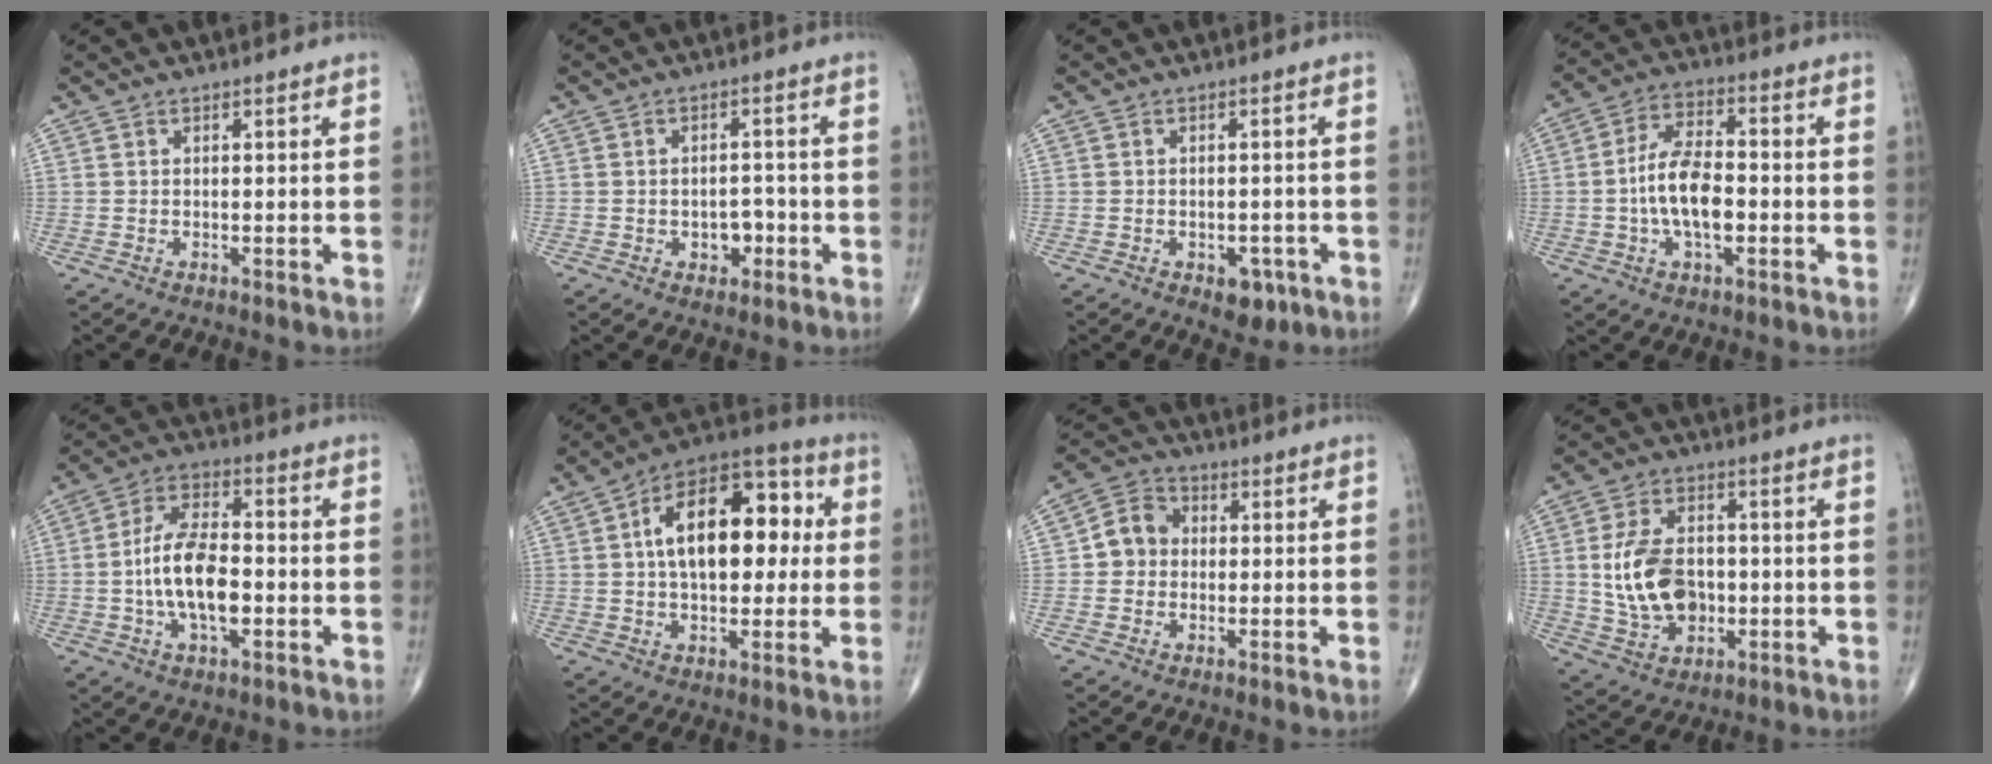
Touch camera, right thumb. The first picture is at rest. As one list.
[{"total": 4.0, "force": [-1.3, 2.9, 2.5], "torque": [-0.014, 0.015, -0.017]}, {"total": 4.3, "force": [-2.0, 2.7, 2.7], "torque": [-0.017, 0.008, -0.021]}, {"total": 11.3, "force": [-1.8, 5.6, 9.6], "torque": [-0.172, 0.022, -0.039]}, {"total": 12.9, "force": [-1.9, 6.3, 11.1], "torque": [-0.200, 0.020, -0.041]}, {"total": 19.0, "force": [2.7, 10.7, 15.5], "torque": [-0.210, 0.032, 0.034]}, {"total": 6.3, "force": [-0.1, 5.6, 2.9], "torque": [-0.033, 0.020, -0.013]}, {"total": 11.2, "force": [-0.2, 7.6, 8.2], "torque": [-0.134, 0.004, 0.005]}]